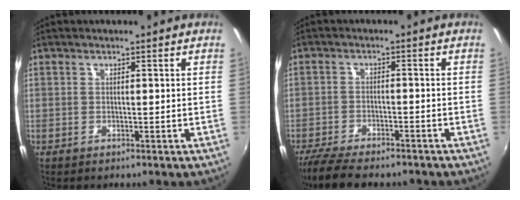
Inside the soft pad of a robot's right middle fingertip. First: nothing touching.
{"total": 11.8, "force": [-9.7, 3.0, 5.9], "torque": [-0.134, -0.033, -0.160]}